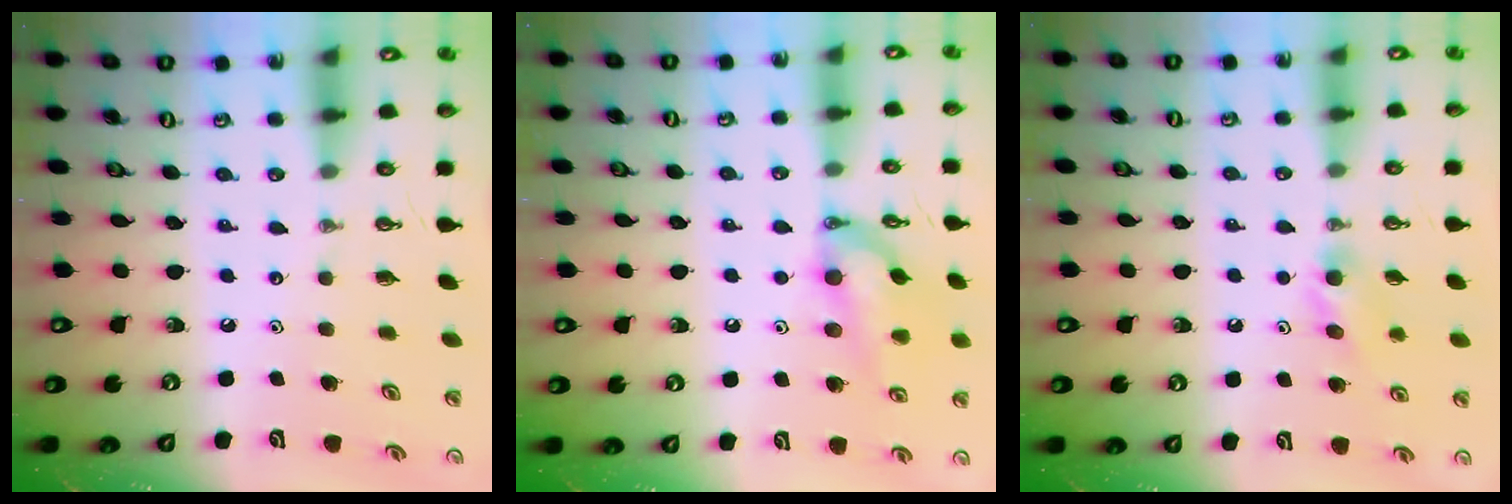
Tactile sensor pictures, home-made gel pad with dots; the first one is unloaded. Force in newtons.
{"total": 14.2, "press": 13.4, "slide": 4.6}
{"total": 5.8, "press": 5.7, "slide": 0.8}